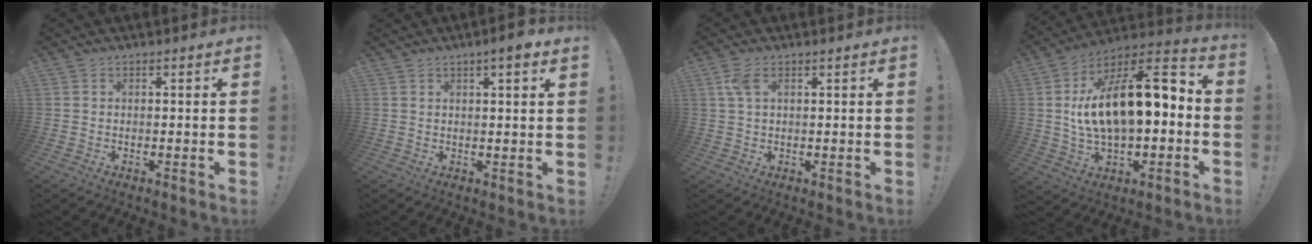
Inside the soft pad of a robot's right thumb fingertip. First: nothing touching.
{"total": 4.2, "force": [2.3, 0.4, 3.4], "torque": [-0.052, -0.008, 0.035]}
{"total": 3.6, "force": [1.6, 1.4, 3.0], "torque": [-0.056, 0.001, 0.028]}
{"total": 20.9, "force": [2.3, 10.1, 18.2], "torque": [-0.289, -0.011, 0.042]}